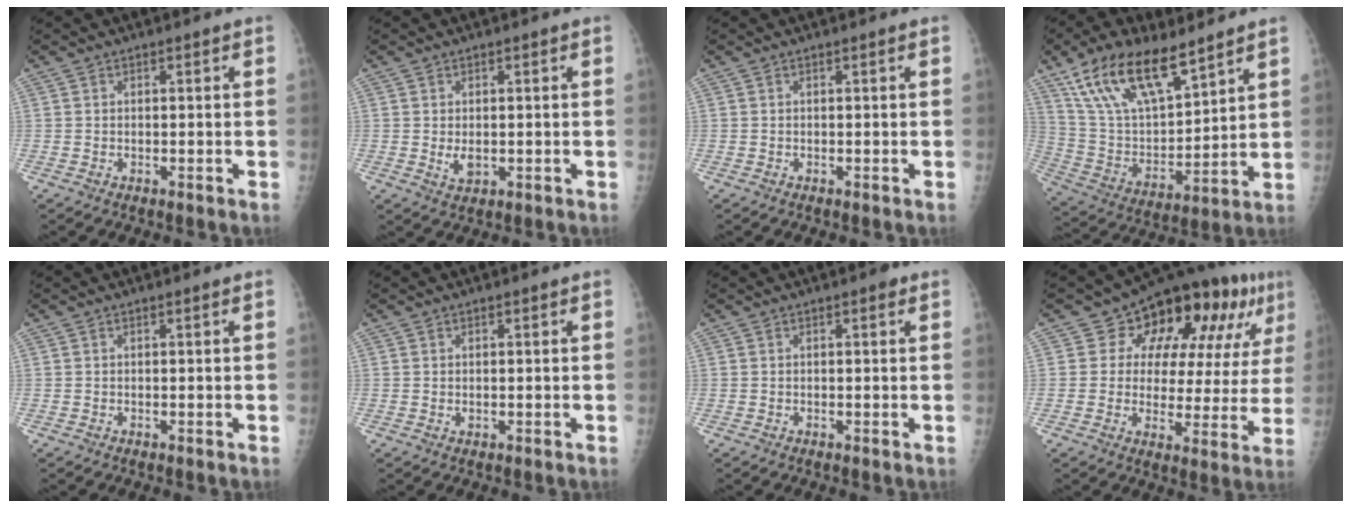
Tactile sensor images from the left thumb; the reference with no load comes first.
{"total": 2.9, "force": [-0.1, 2.0, 2.1], "torque": [-0.028, -0.006, 0.005]}
{"total": 0.0}
{"total": 19.3, "force": [12.8, 7.8, 12.3], "torque": [-0.198, -0.049, 0.249]}
{"total": 0.0}
{"total": 0.8, "force": [0.1, 0.6, 0.4], "torque": [-0.006, -0.001, 0.002]}
{"total": 0.9, "force": [0.4, 0.4, 0.6], "torque": [-0.005, 0.001, 0.002]}
{"total": 18.0, "force": [8.9, 9.7, 12.3], "torque": [-0.116, -0.013, 0.118]}